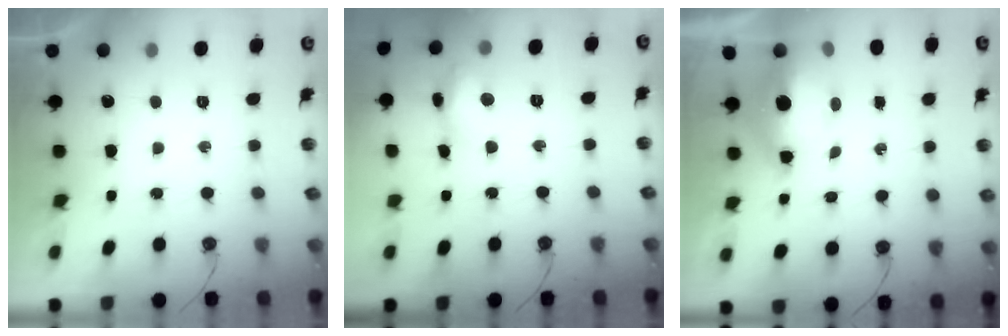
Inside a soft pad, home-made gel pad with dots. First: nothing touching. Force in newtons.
{"total": 11.3, "press": 11.3, "slide": 0.9}
{"total": 8.8, "press": 8.6, "slide": 1.6}